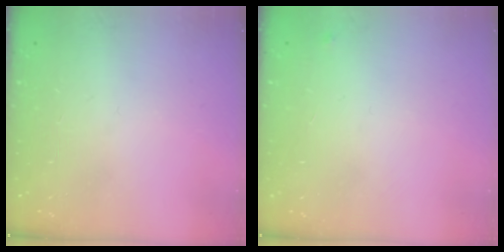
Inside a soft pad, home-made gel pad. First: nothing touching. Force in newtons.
{"total": 2.5, "press": 2.4, "slide": 0.4}